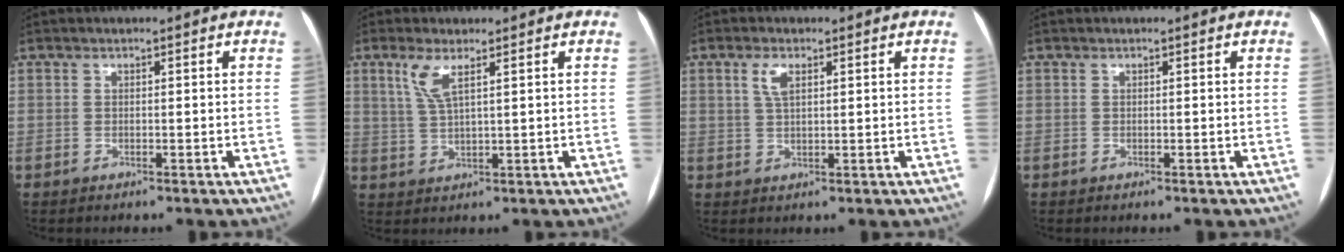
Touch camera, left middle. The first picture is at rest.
{"total": 4.2, "force": [2.2, 0.5, 3.6], "torque": [-0.086, 0.005, 0.050]}
{"total": 3.0, "force": [1.3, 1.0, 2.5], "torque": [-0.054, 0.005, 0.029]}
{"total": 0.0}